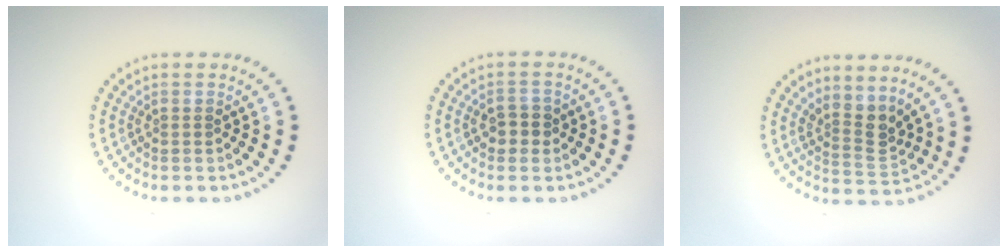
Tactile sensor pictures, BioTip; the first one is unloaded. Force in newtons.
{"total": 2.0, "press": 2.0, "slide": 0.4}
{"total": 2.9, "press": 2.1, "slide": 2.0}